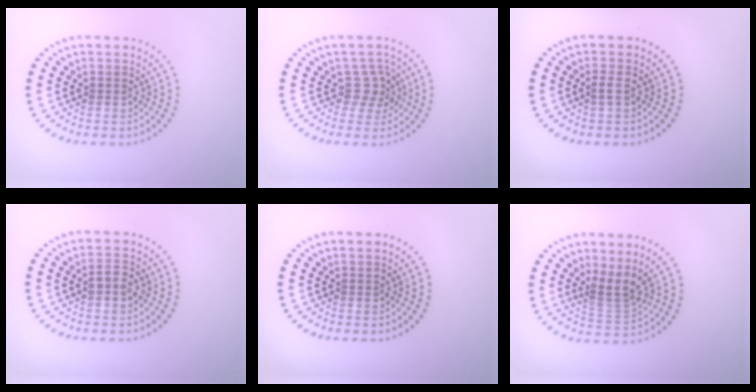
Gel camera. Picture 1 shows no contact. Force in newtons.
{"total": 2.2, "press": 1.6, "slide": 1.6}
{"total": 0.7, "press": 0.7, "slide": 0.3}
{"total": 1.6, "press": 1.6, "slide": 0.1}
{"total": 0.0}
{"total": 2.5, "press": 1.6, "slide": 1.9}